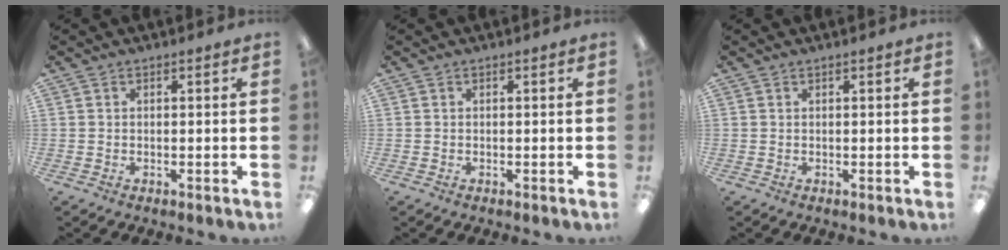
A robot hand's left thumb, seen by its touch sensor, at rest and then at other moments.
{"total": 0.0}
{"total": 0.0}